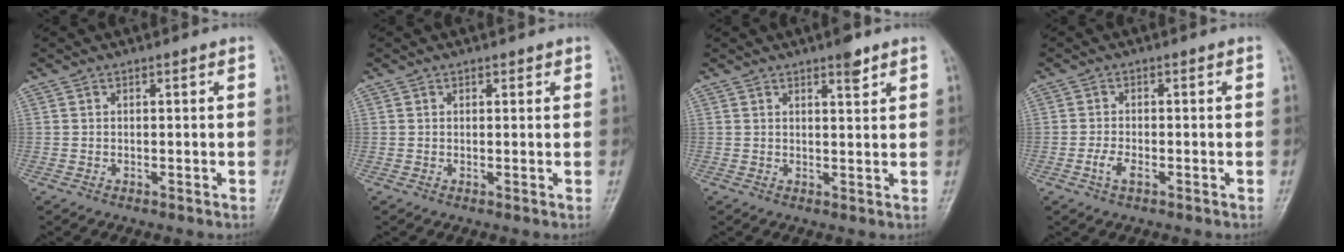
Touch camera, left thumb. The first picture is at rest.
{"total": 1.0, "force": [0.7, 0.7, 0.2], "torque": [0.009, -0.003, 0.005]}
{"total": 3.1, "force": [2.2, 0.9, 2.0], "torque": [-0.022, -0.013, 0.030]}
{"total": 2.7, "force": [-1.2, 1.3, 2.1], "torque": [-0.046, 0.006, -0.024]}